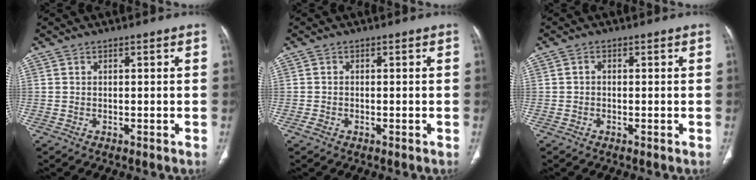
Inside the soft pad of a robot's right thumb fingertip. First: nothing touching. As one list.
[{"total": 0.7, "force": [-0.4, 0.3, 0.5], "torque": [-0.016, 0.001, -0.010]}, {"total": 0.8, "force": [-0.1, 0.6, 0.5], "torque": [-0.005, 0.002, -0.005]}]